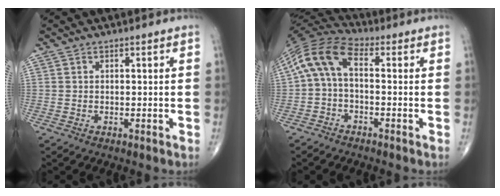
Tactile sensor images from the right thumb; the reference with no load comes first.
{"total": 9.7, "force": [0.0, 5.1, 8.3], "torque": [-0.161, 0.033, -0.015]}